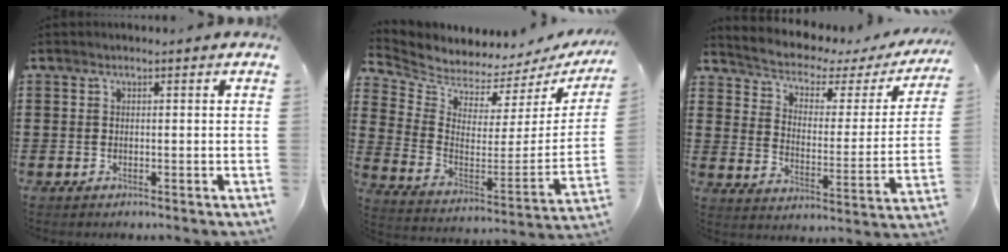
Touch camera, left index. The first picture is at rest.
{"total": 3.8, "force": [3.8, 0.5, -0.4], "torque": [-0.026, -0.052, 0.061]}
{"total": 3.4, "force": [2.7, 1.2, 1.7], "torque": [-0.052, -0.026, 0.035]}